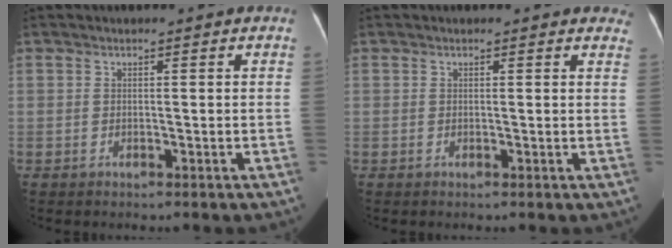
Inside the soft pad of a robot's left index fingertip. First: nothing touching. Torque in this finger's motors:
{"motor_torque": [0.16, -0.25, 0.04, 0.02]}